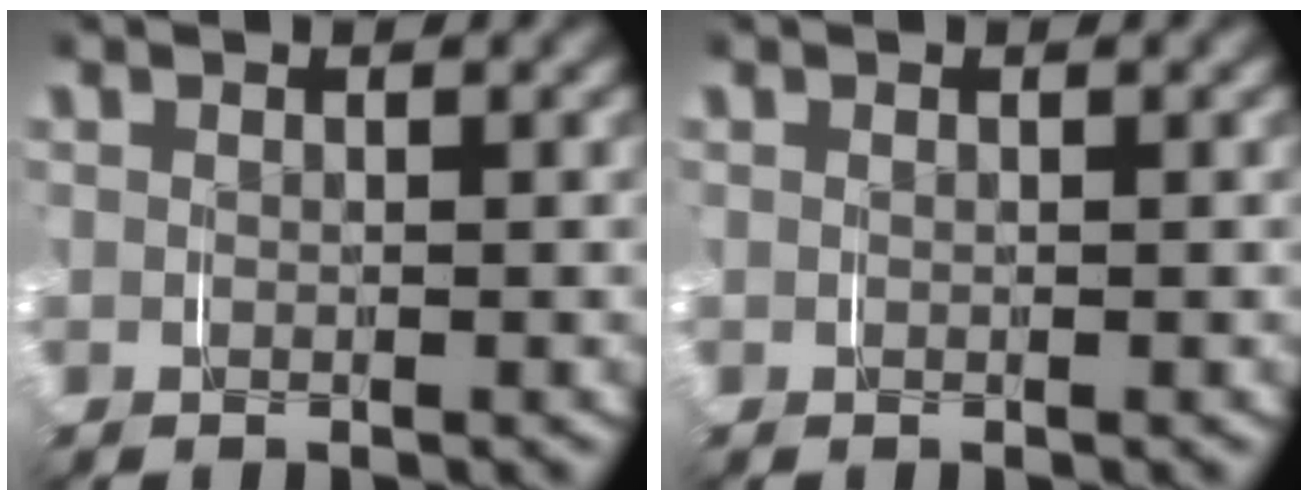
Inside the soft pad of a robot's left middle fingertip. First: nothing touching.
{"total": 0.0}